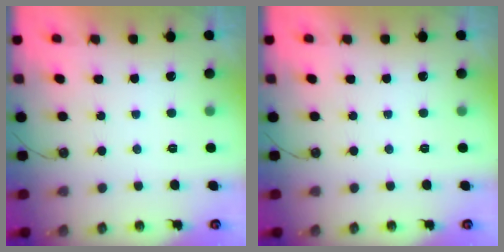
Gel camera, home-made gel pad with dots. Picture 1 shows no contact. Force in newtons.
{"total": 0.0}